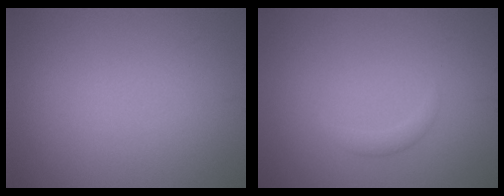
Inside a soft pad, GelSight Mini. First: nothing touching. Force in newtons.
{"total": 1.1, "press": 1.1, "slide": 0.1}